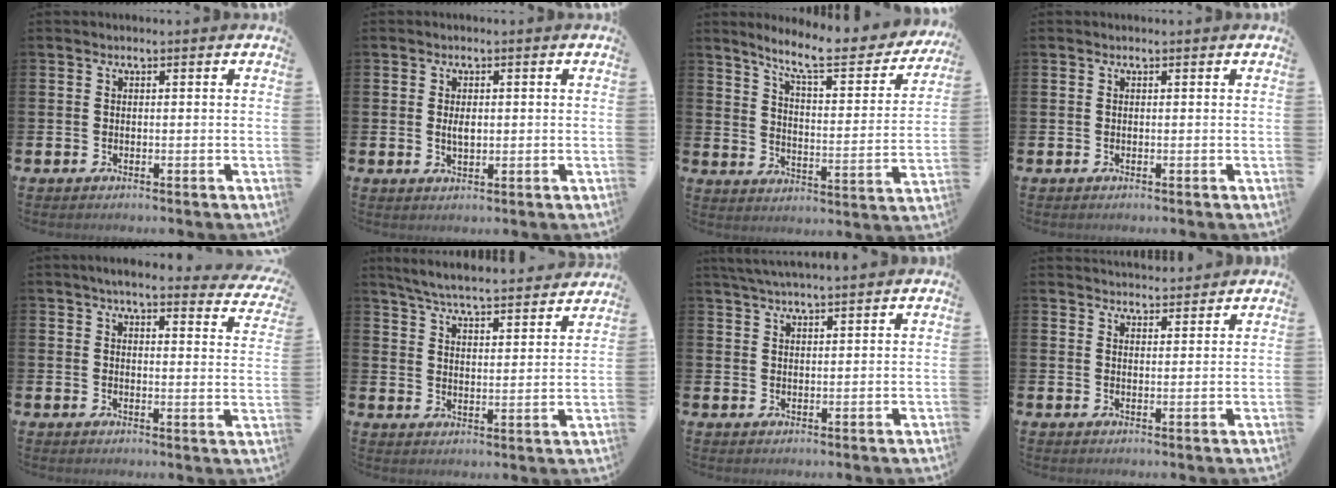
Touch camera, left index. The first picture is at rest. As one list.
[{"total": 1.8, "force": [0.3, 0.9, 1.6], "torque": [-0.026, 0.001, 0.003]}, {"total": 9.1, "force": [7.8, 1.3, 4.4], "torque": [-0.105, -0.051, 0.127]}, {"total": 0.0}, {"total": 4.5, "force": [4.1, 0.4, 1.8], "torque": [-0.040, -0.024, 0.067]}, {"total": 6.3, "force": [6.1, 0.3, 1.5], "torque": [-0.057, -0.044, 0.106]}, {"total": 3.8, "force": [3.6, 0.0, 1.0], "torque": [-0.029, -0.007, 0.068]}, {"total": 3.6, "force": [3.6, 0.4, -0.1], "torque": [0.003, -0.022, 0.064]}]